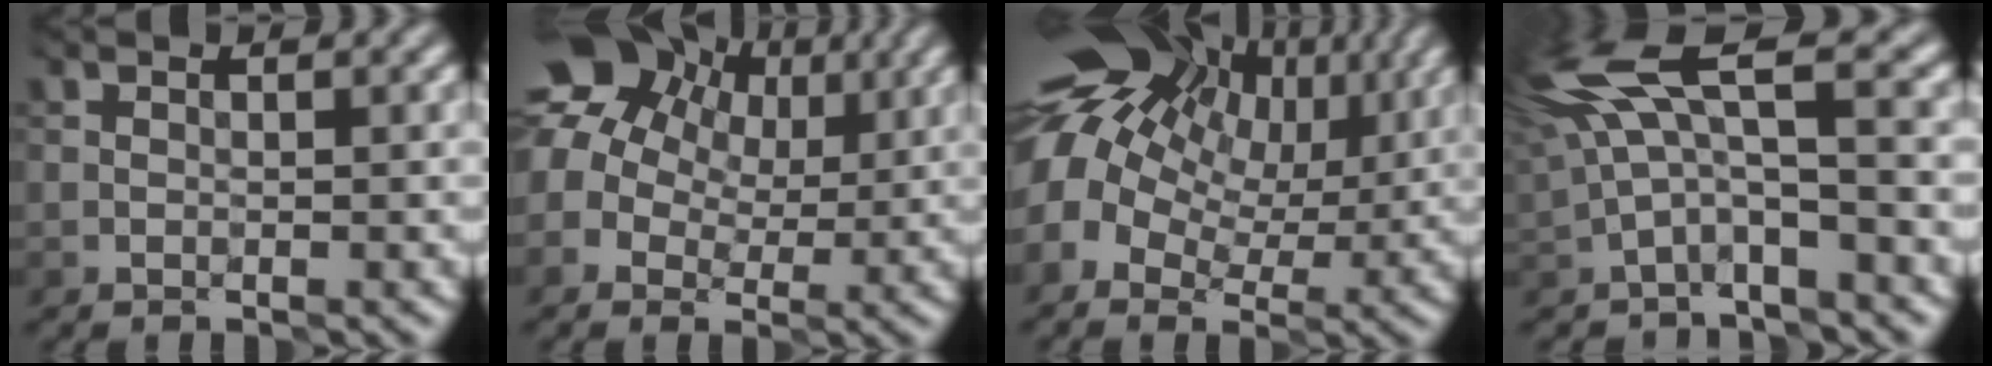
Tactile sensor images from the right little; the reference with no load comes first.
{"total": 13.4, "force": [5.4, 10.4, 6.6], "torque": [-0.155, 0.041, 0.084]}
{"total": 15.1, "force": [3.4, 11.6, 9.2], "torque": [-0.188, 0.031, 0.042]}
{"total": 5.7, "force": [1.4, 1.6, 5.3], "torque": [-0.113, -0.003, 0.017]}